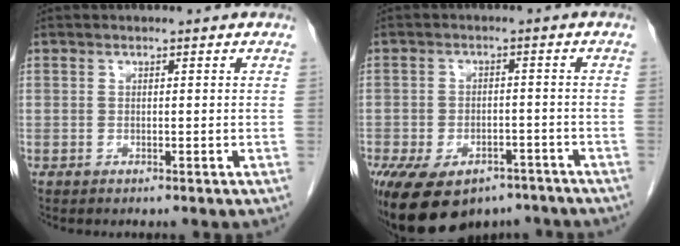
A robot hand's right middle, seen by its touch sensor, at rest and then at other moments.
{"total": 14.1, "force": [-9.6, 7.5, 7.1], "torque": [-0.141, 0.000, -0.136]}